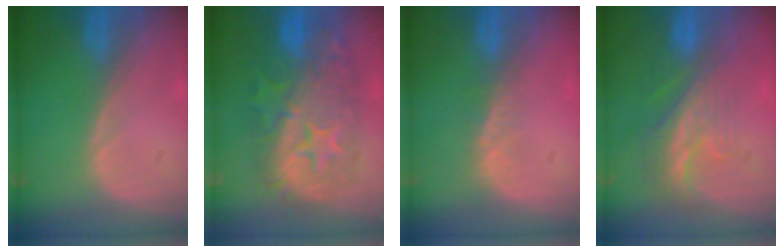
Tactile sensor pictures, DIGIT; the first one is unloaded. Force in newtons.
{"total": 11.5, "press": 11.5, "slide": 0.9}
{"total": 2.3, "press": 1.9, "slide": 1.4}
{"total": 8.2, "press": 7.2, "slide": 4.0}